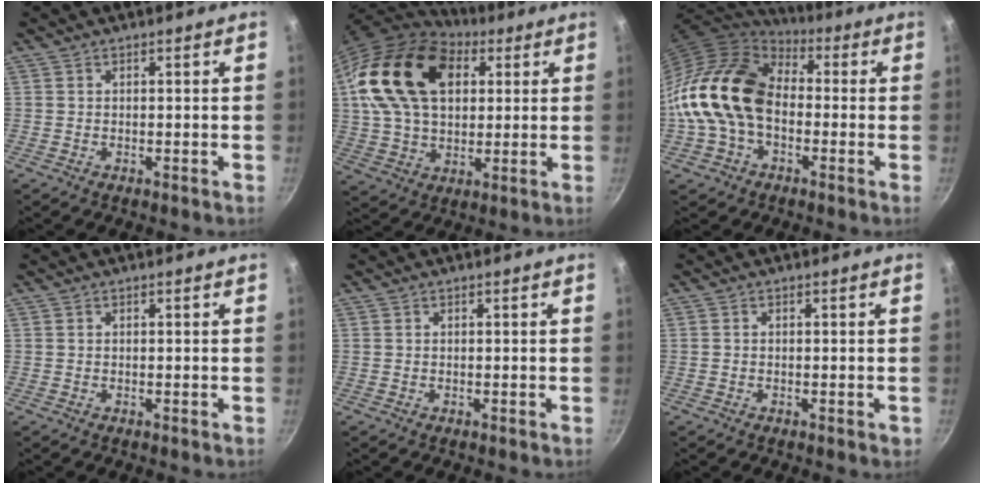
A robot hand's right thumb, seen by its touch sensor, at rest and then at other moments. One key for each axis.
{"total": 22.3, "fx": 6.7, "fy": 14.8, "fz": 15.3, "tx": -0.251, "ty": 0.002, "tz": 0.115}
{"total": 17.9, "fx": -1.4, "fy": 12.7, "fz": 12.5, "tx": -0.209, "ty": 0.043, "tz": -0.039}
{"total": 0.0}
{"total": 0.0}
{"total": 0.8, "fx": -0.3, "fy": 0.5, "fz": 0.6, "tx": -0.006, "ty": 0.003, "tz": -0.006}